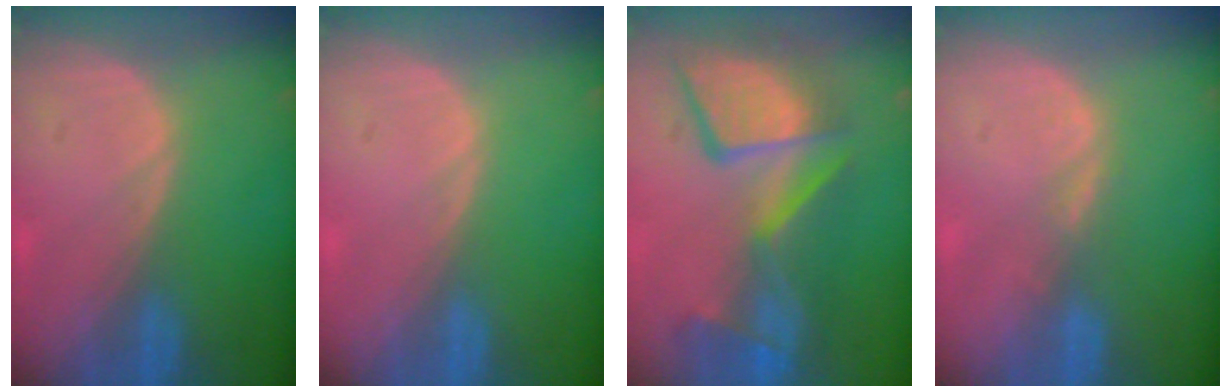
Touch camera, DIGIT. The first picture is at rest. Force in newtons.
{"total": 0.0}
{"total": 12.5, "press": 11.3, "slide": 5.3}
{"total": 1.9, "press": 1.5, "slide": 1.1}